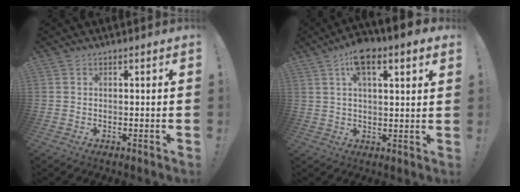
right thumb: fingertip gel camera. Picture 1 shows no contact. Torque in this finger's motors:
{"motor_torque": [-0.60, 2.15, 1.60, 1.17, 0.17]}